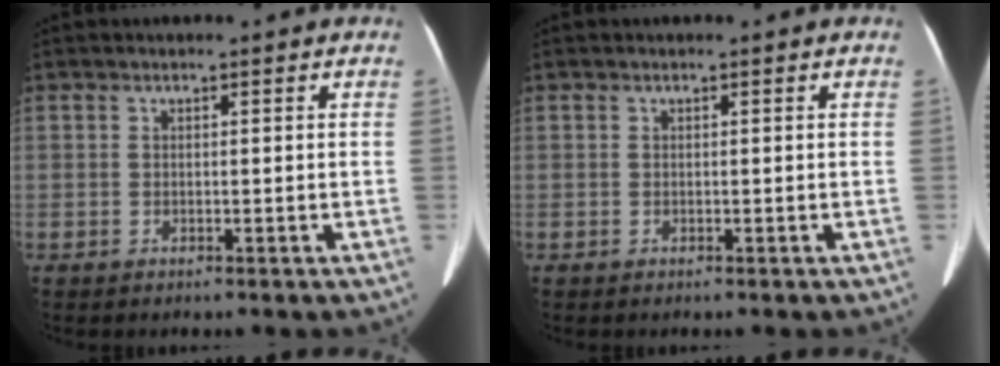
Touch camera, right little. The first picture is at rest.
{"total": 0.0}